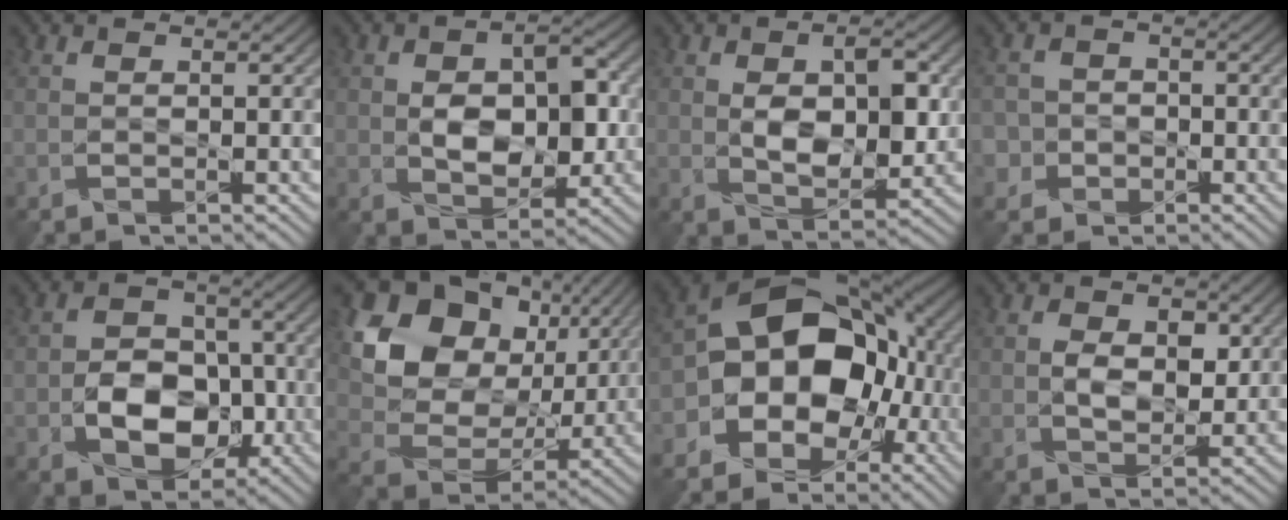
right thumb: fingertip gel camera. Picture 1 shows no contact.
{"total": 7.9, "force": [0.0, 4.9, 6.2], "torque": [-0.099, -0.003, 0.000]}
{"total": 7.8, "force": [0.7, 4.4, 6.4], "torque": [-0.109, -0.007, 0.014]}
{"total": 4.5, "force": [-1.5, 4.2, 0.7], "torque": [-0.020, 0.007, -0.046]}
{"total": 8.2, "force": [-2.2, 5.9, 5.3], "torque": [-0.087, -0.004, -0.042]}
{"total": 14.9, "force": [5.3, 11.4, 8.1], "torque": [-0.180, 0.012, 0.098]}
{"total": 14.5, "force": [-2.1, 11.0, 9.2], "torque": [-0.155, -0.004, -0.049]}
{"total": 4.6, "force": [0.7, 2.9, 3.5], "torque": [-0.064, -0.006, 0.011]}